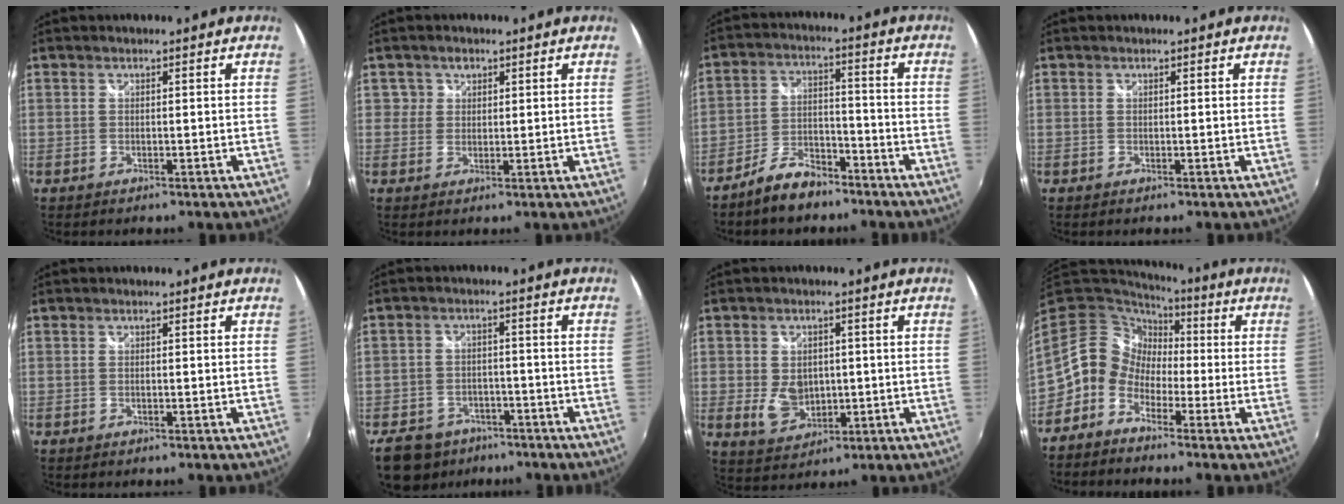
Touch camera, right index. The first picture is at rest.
{"total": 2.3, "force": [0.6, 2.2, 0.1], "torque": [0.002, 0.006, 0.006]}
{"total": 8.1, "force": [-6.4, 3.4, 3.6], "torque": [-0.085, 0.012, -0.111]}
{"total": 0.0}
{"total": 0.0}
{"total": 12.3, "force": [-8.4, 7.7, 4.7], "torque": [-0.134, 0.010, -0.120]}
{"total": 6.6, "force": [-0.4, 5.1, 4.3], "torque": [-0.086, -0.004, 0.002]}
{"total": 10.0, "force": [-2.4, 8.8, 4.3], "torque": [-0.083, 0.032, -0.067]}